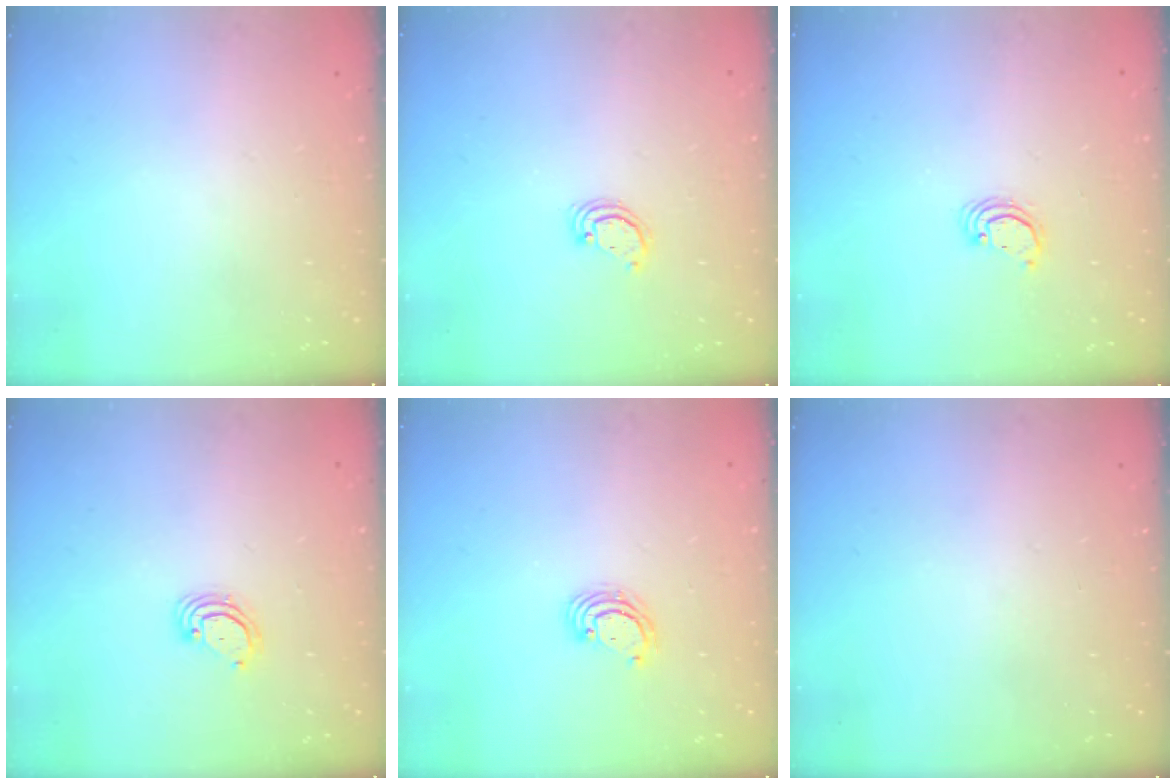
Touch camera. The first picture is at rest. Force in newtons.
{"total": 2.5, "press": 2.5, "slide": 0.2}
{"total": 2.7, "press": 2.7, "slide": 0.1}
{"total": 3.0, "press": 2.9, "slide": 0.3}
{"total": 3.6, "press": 3.6, "slide": 0.2}
{"total": 0.0}